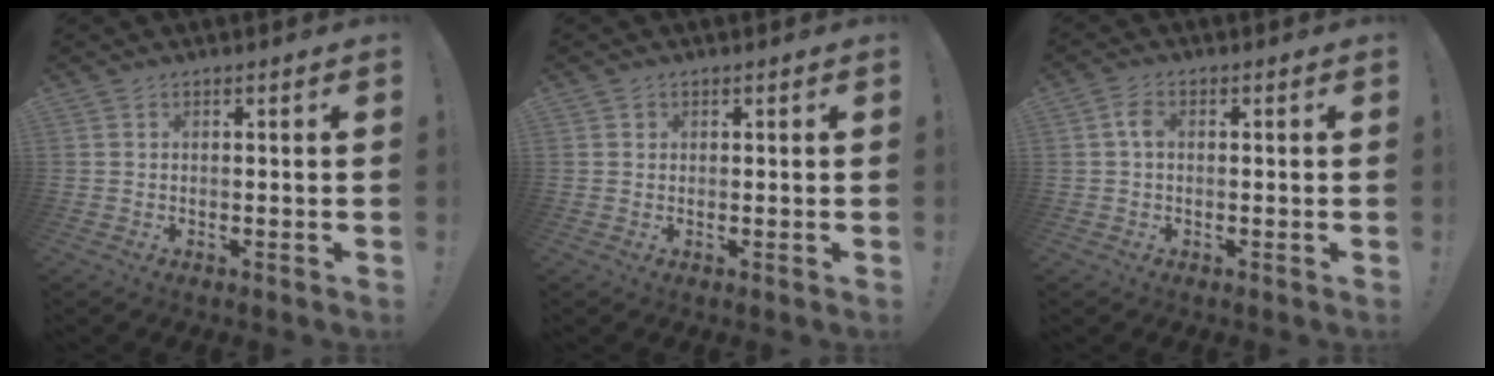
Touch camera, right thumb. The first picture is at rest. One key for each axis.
{"total": 1.0, "fx": 0.4, "fy": 0.8, "fz": 0.3, "tx": 0.001, "ty": 0.000, "tz": 0.007}
{"total": 3.3, "fx": 0.3, "fy": 2.0, "fz": 2.6, "tx": -0.056, "ty": 0.014, "tz": 0.006}